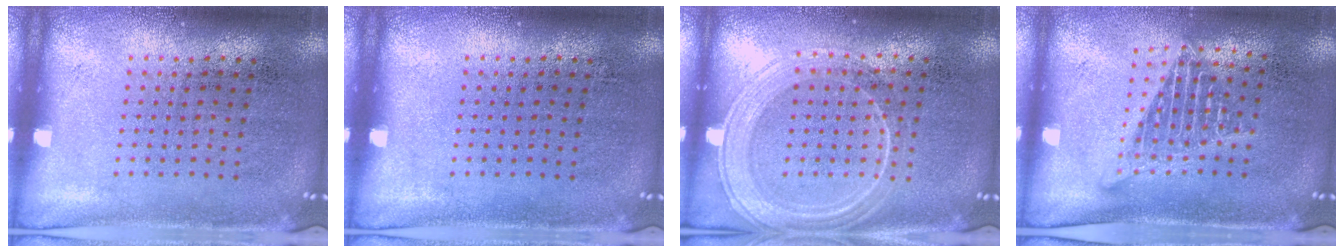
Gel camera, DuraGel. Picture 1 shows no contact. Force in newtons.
{"total": 0.0}
{"total": 1.8, "press": 1.8, "slide": 0.4}
{"total": 1.6, "press": 1.3, "slide": 0.9}